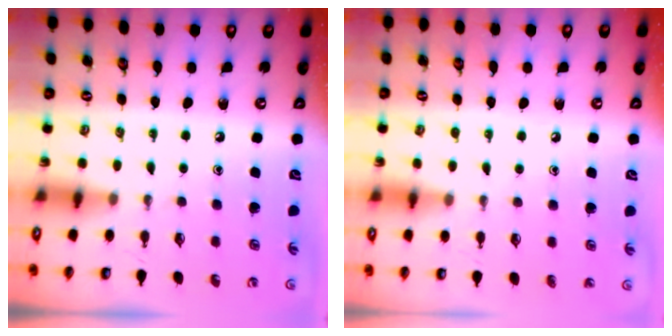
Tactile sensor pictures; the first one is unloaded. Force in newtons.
{"total": 3.4, "press": 3.3, "slide": 0.5}